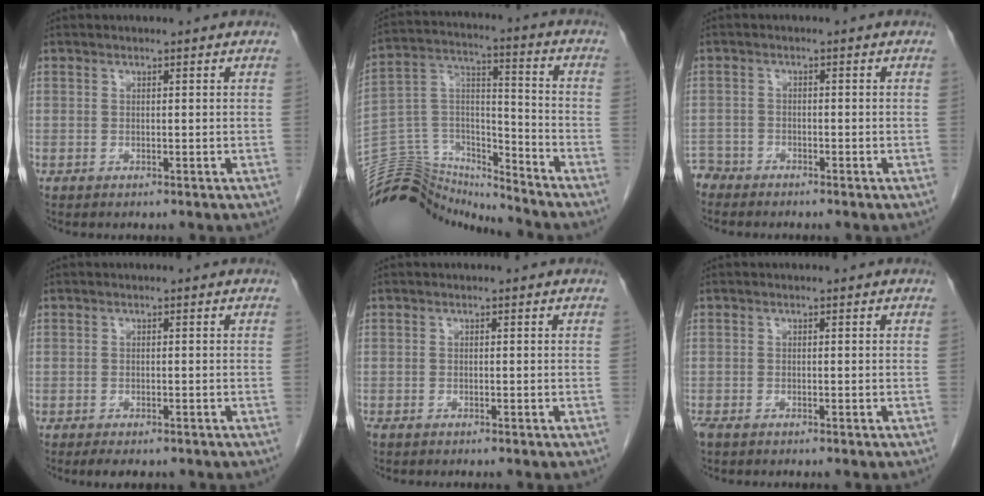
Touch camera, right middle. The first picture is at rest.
{"total": 15.2, "force": [-15.0, 1.9, 0.2], "torque": [-0.003, 0.069, -0.269]}
{"total": 3.3, "force": [-3.1, 0.9, -0.7], "torque": [0.016, -0.004, -0.063]}
{"total": 3.4, "force": [-2.7, 1.2, 1.7], "torque": [-0.021, -0.007, -0.035]}
{"total": 1.3, "force": [-1.2, 0.1, 0.6], "torque": [-0.012, -0.002, -0.018]}
{"total": 1.8, "force": [-1.5, 0.4, 0.9], "torque": [-0.020, -0.006, -0.026]}